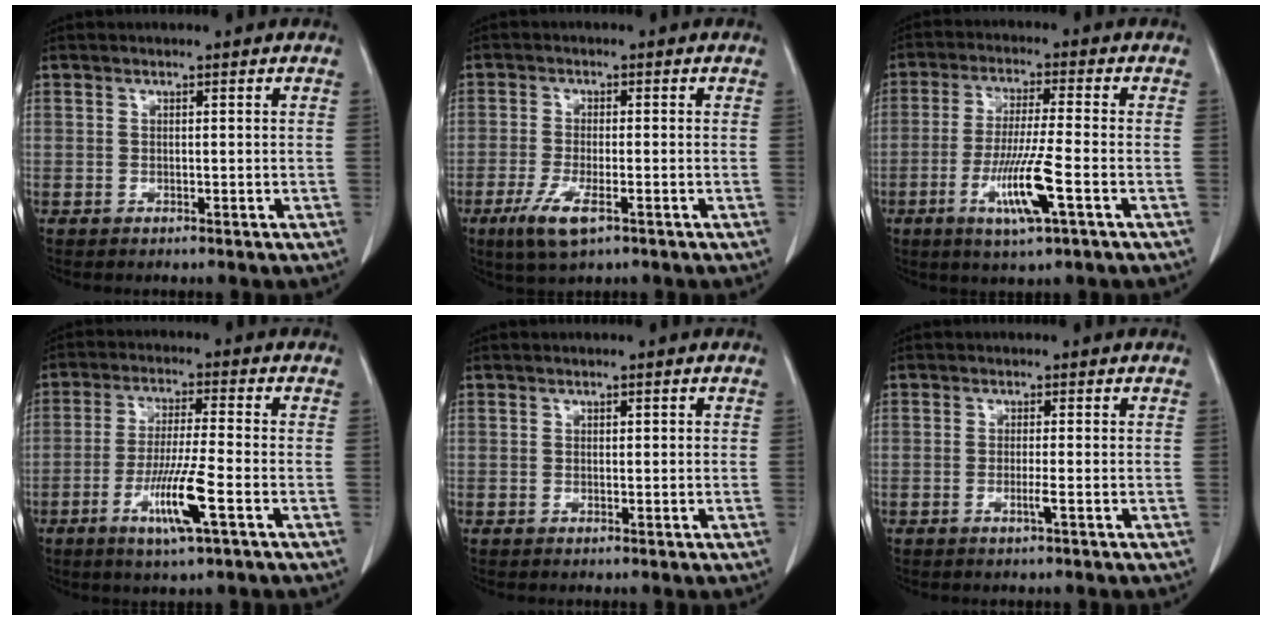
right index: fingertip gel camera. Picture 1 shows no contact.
{"total": 6.0, "force": [-3.2, 1.4, 4.9], "torque": [-0.104, -0.015, -0.054]}
{"total": 9.5, "force": [-3.5, -0.1, 8.8], "torque": [-0.170, -0.017, -0.065]}
{"total": 9.0, "force": [-3.6, -0.2, 8.3], "torque": [-0.158, -0.016, -0.067]}
{"total": 0.6, "force": [0.2, 0.3, 0.5], "torque": [-0.005, 0.001, 0.003]}
{"total": 1.4, "force": [-0.6, -0.3, 1.2], "torque": [-0.024, -0.003, -0.012]}